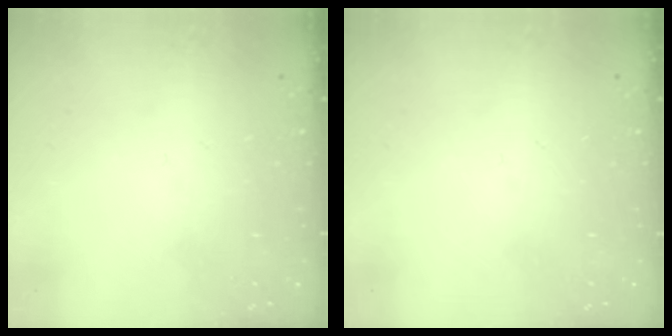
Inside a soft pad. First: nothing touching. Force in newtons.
{"total": 0.0}